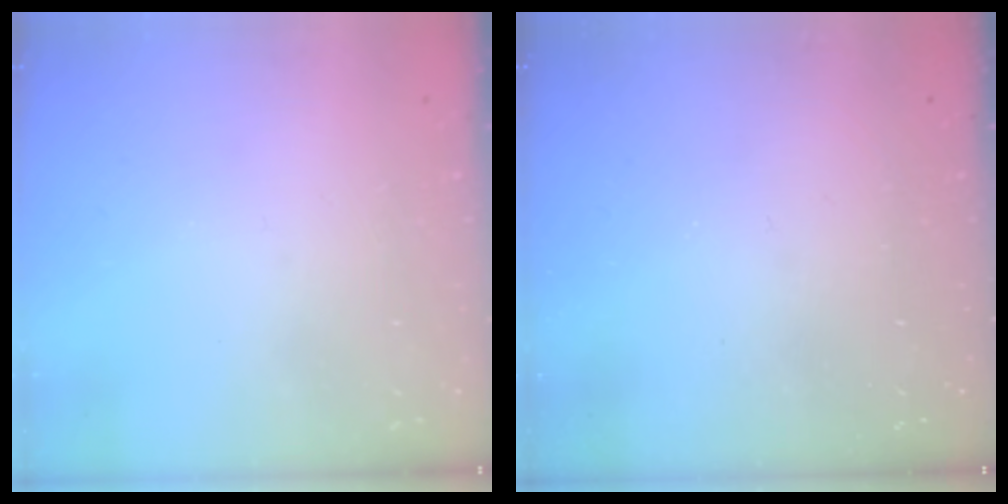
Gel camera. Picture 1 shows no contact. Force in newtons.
{"total": 0.0}